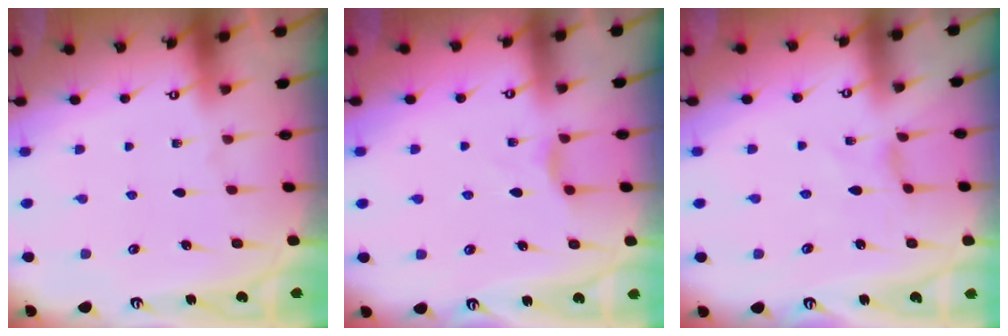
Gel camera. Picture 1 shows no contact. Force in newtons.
{"total": 3.0, "press": 3.0, "slide": 0.5}
{"total": 0.0}